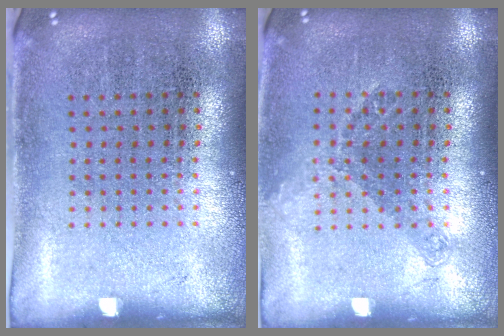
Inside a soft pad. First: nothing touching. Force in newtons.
{"total": 1.2, "press": 0.9, "slide": 0.8}